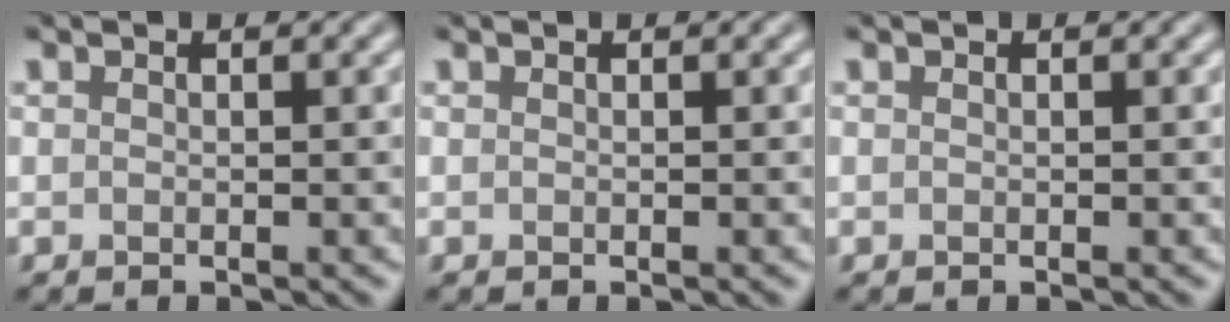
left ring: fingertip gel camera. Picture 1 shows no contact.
{"total": 0.0}
{"total": 0.0}